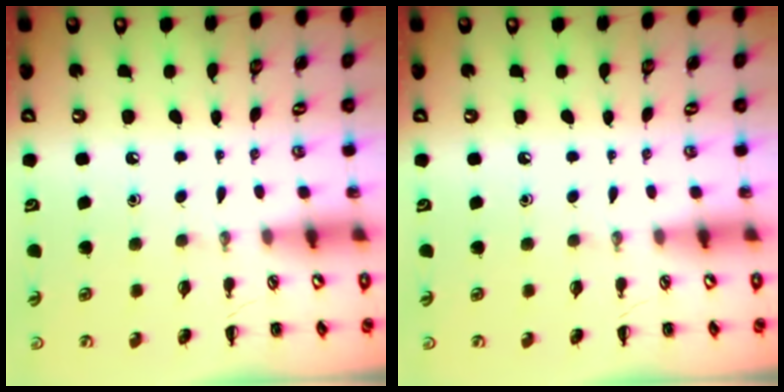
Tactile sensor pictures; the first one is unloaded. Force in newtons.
{"total": 0.0}